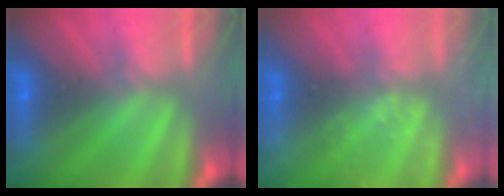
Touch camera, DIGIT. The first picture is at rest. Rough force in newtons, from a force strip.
{"total": 2.4}